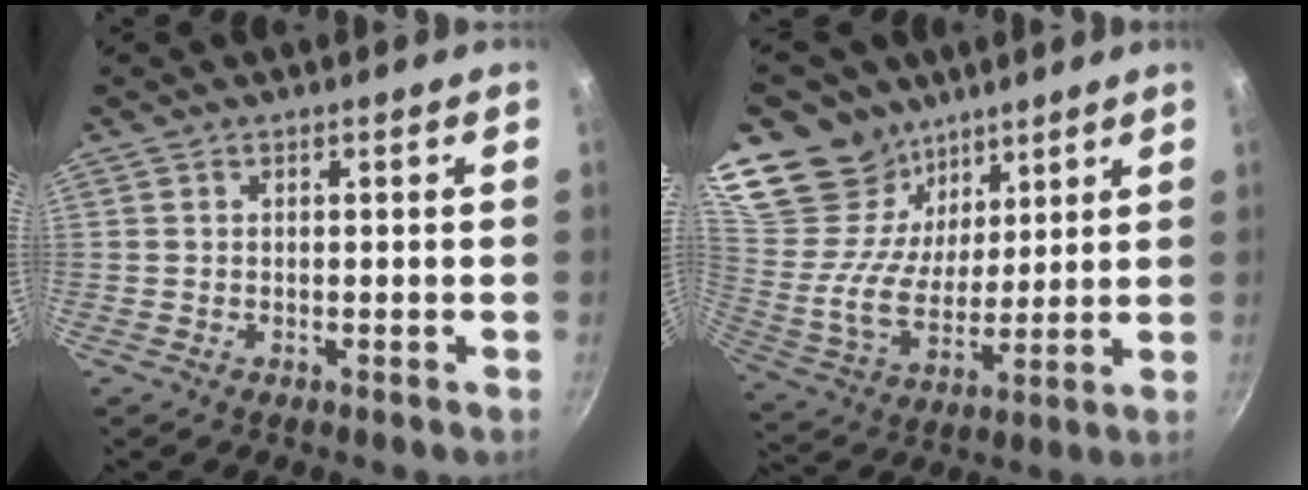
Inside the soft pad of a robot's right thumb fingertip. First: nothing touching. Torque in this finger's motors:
{"motor_torque": [-2.08, 2.34, 1.18, 1.29, 0.41]}